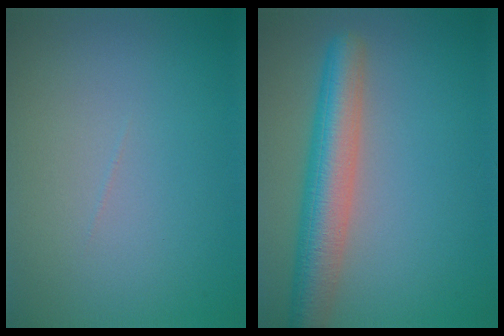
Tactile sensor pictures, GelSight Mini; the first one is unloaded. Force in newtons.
{"total": 6.3, "press": 6.3, "slide": 0.3}